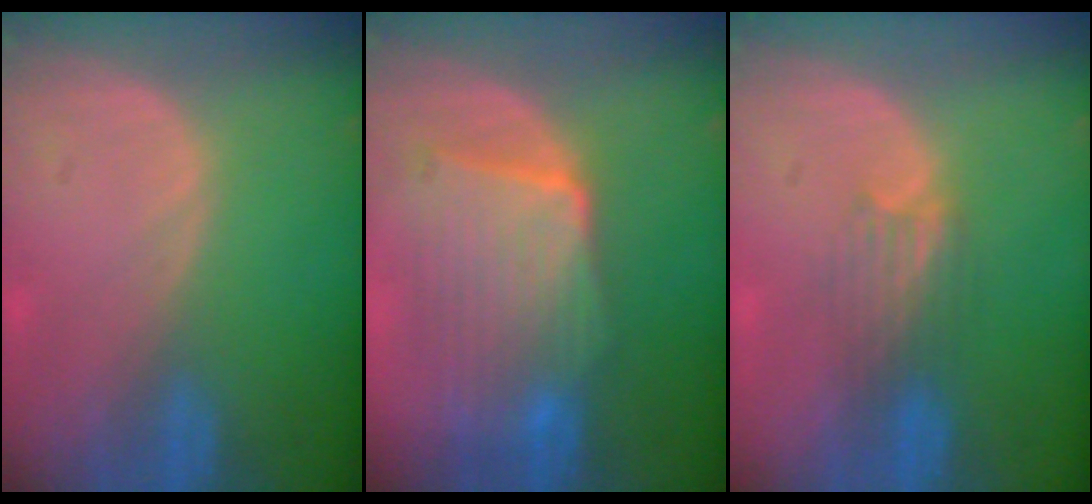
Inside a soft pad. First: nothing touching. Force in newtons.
{"total": 9.1, "press": 8.6, "slide": 2.7}
{"total": 3.3, "press": 3.2, "slide": 0.6}